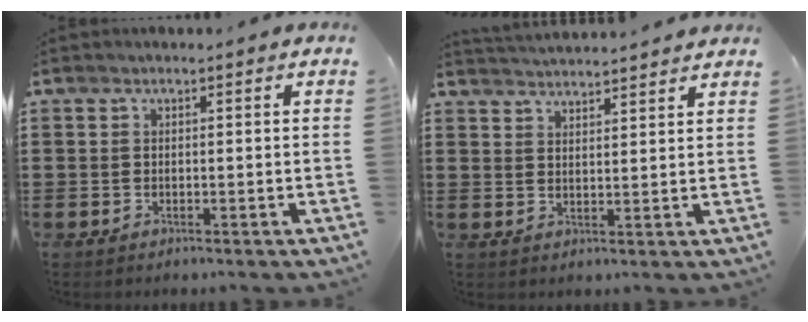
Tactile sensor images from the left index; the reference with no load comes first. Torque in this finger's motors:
{"motor_torque": [-0.08, -0.08, 0.21, 0.02]}